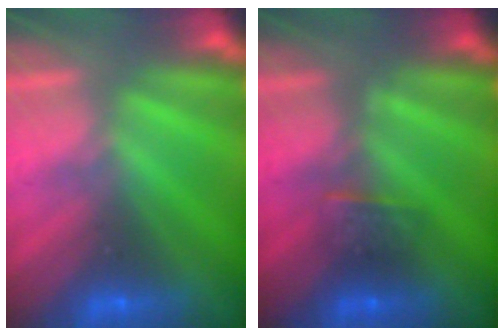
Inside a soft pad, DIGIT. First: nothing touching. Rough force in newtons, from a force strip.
{"total": 2.5}